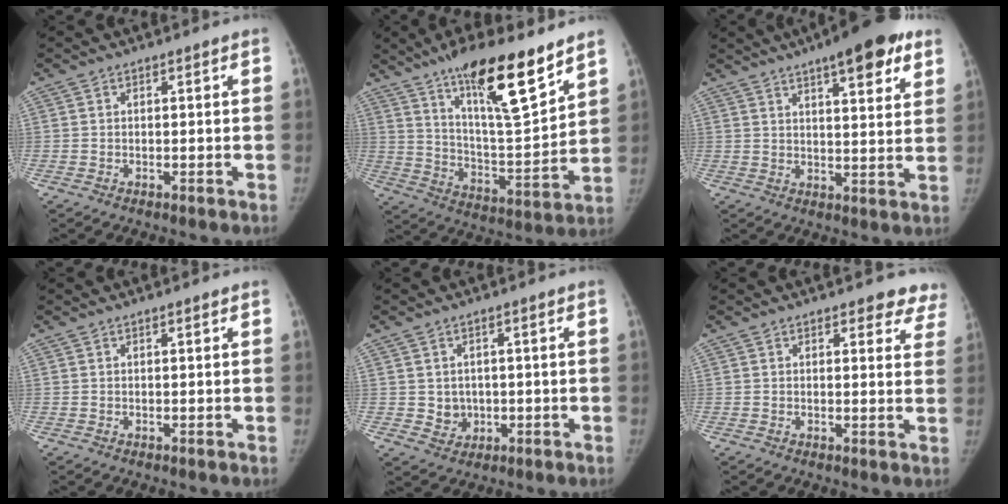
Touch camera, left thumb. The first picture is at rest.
{"total": 20.4, "force": [13.5, 4.5, 14.6], "torque": [-0.218, -0.070, 0.232]}
{"total": 14.7, "force": [9.0, 4.3, 10.9], "torque": [-0.124, -0.027, 0.122]}
{"total": 0.0}
{"total": 3.8, "force": [-0.1, 3.5, 1.4], "torque": [-0.006, 0.001, 0.009]}
{"total": 6.8, "force": [6.0, 2.9, 1.2], "torque": [0.040, -0.025, 0.043]}